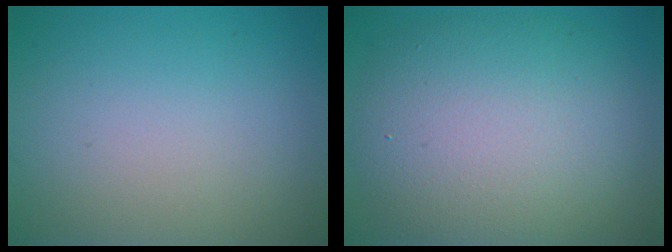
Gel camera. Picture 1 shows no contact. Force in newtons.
{"total": 9.7, "press": 9.7, "slide": 0.4}